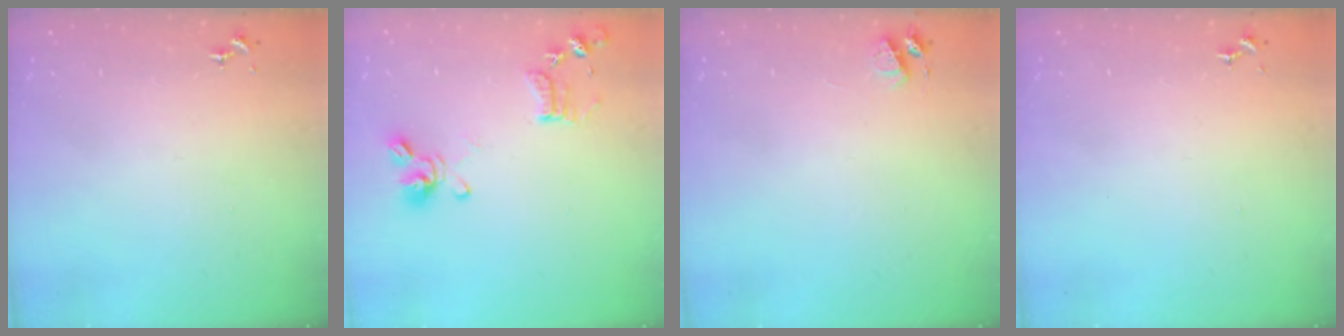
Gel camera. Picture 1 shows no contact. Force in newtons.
{"total": 11.9, "press": 11.8, "slide": 1.3}
{"total": 4.4, "press": 4.3, "slide": 0.6}
{"total": 0.0}